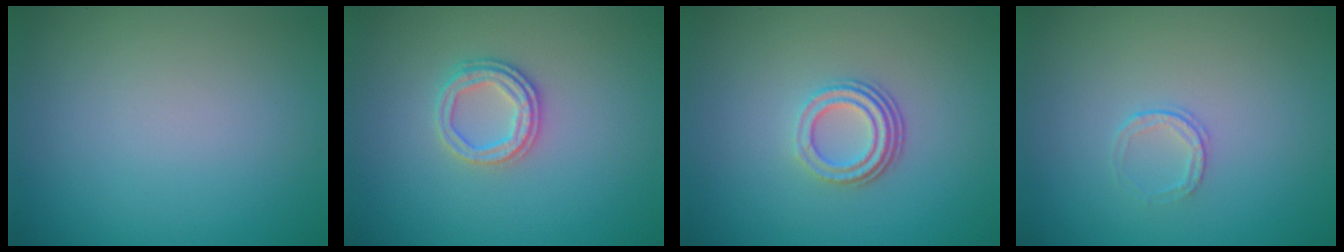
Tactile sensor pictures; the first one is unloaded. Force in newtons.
{"total": 2.5, "press": 2.4, "slide": 0.8}
{"total": 3.0, "press": 2.1, "slide": 2.1}
{"total": 1.0, "press": 0.7, "slide": 0.7}